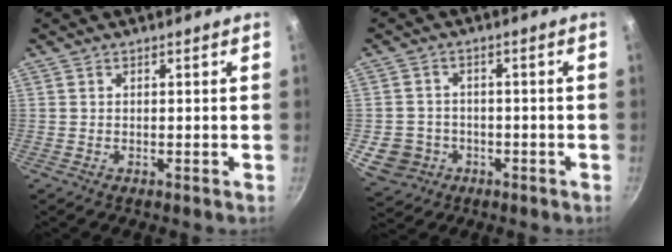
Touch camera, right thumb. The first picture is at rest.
{"total": 7.1, "force": [-2.1, 6.3, 2.2], "torque": [-0.022, 0.019, -0.023]}